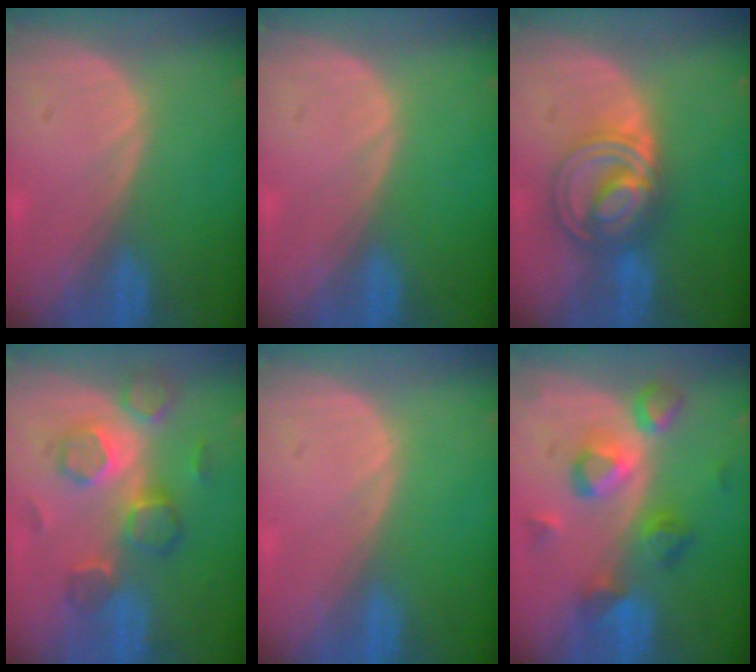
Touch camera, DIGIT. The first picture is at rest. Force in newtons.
{"total": 0.0}
{"total": 7.4, "press": 7.3, "slide": 0.4}
{"total": 9.0, "press": 7.8, "slide": 4.4}
{"total": 0.0}
{"total": 7.5, "press": 7.5, "slide": 0.7}